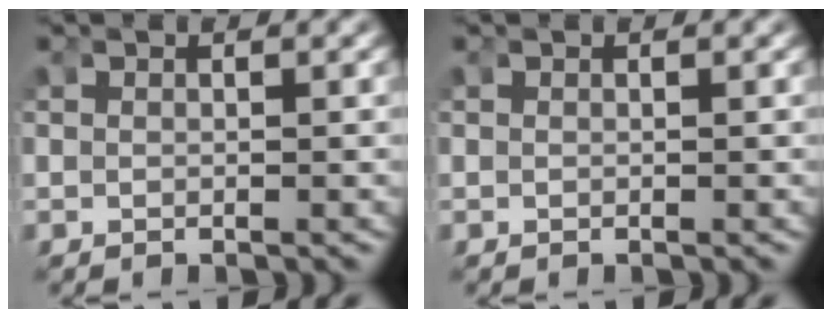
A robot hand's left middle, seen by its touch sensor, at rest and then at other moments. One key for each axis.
{"total": 0.0}